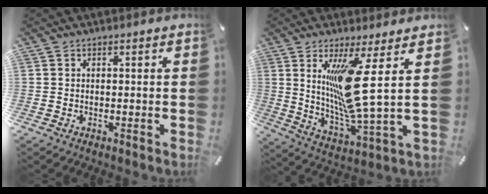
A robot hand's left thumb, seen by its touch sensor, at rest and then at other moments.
{"total": 17.4, "force": [4.8, 3.2, 16.4], "torque": [-0.316, -0.035, 0.061]}